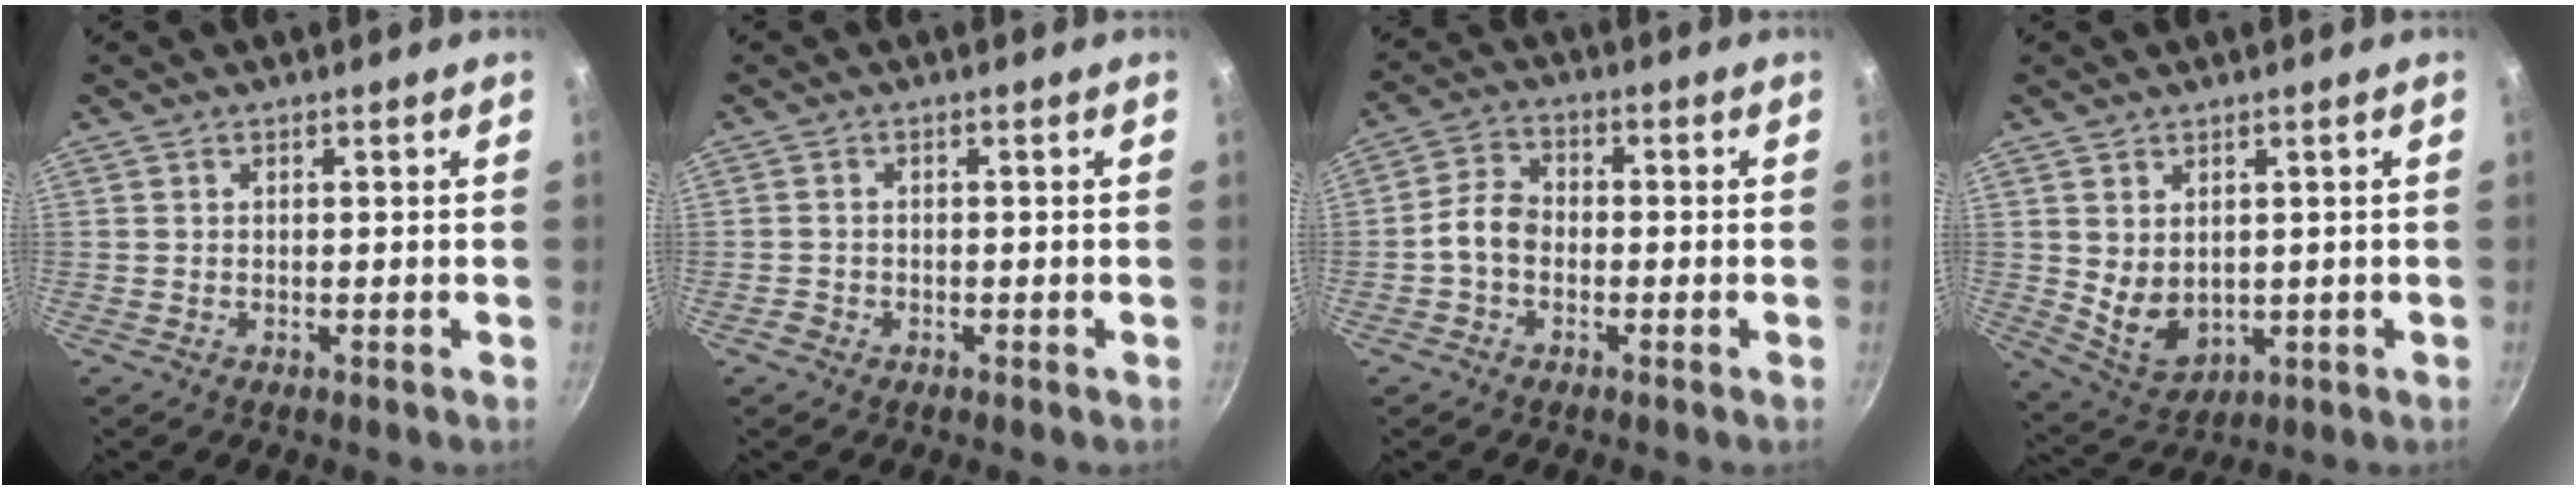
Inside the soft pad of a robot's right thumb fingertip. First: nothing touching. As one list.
[{"total": 1.5, "force": [-1.0, 1.1, 0.3], "torque": [-0.009, 0.011, -0.016]}, {"total": 5.3, "force": [-1.4, 3.9, 3.4], "torque": [-0.052, 0.029, -0.040]}, {"total": 7.5, "force": [1.0, 5.4, 5.0], "torque": [-0.074, -0.020, 0.043]}]